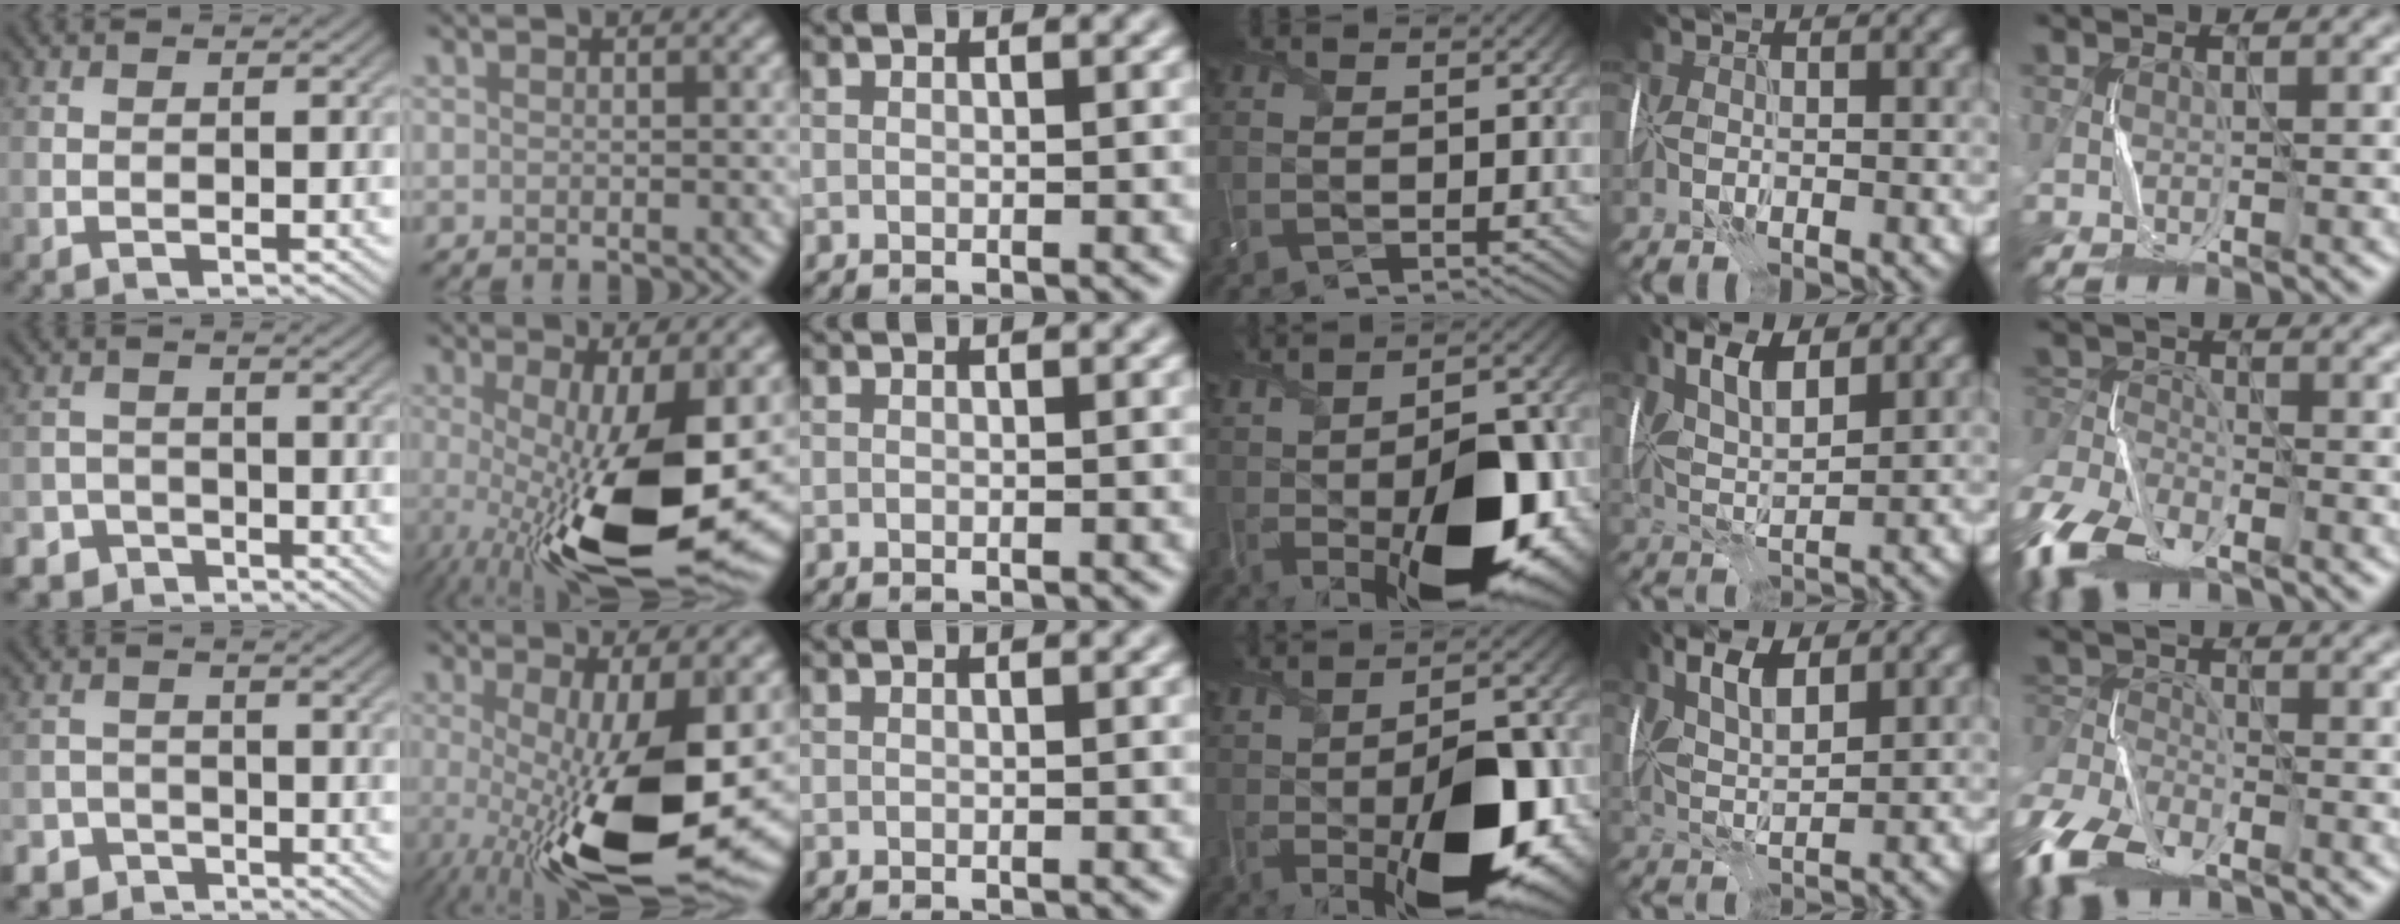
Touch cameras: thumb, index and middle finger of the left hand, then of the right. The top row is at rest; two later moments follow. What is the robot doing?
{"motion": "wrap", "object": "scarf"}